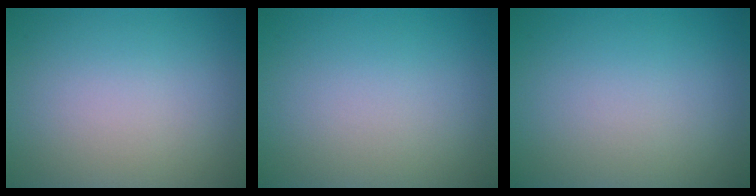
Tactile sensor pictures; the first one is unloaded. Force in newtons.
{"total": 0.0}
{"total": 0.0}